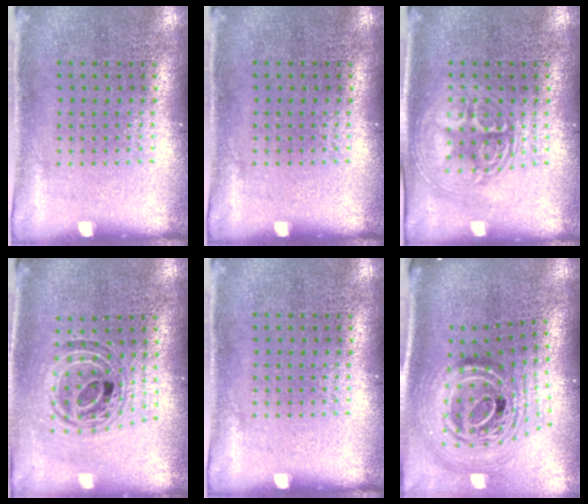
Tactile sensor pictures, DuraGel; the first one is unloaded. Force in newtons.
{"total": 0.0}
{"total": 2.9, "press": 2.9, "slide": 0.4}
{"total": 0.9, "press": 0.9, "slide": 0.2}
{"total": 0.0}
{"total": 2.7, "press": 1.9, "slide": 1.9}